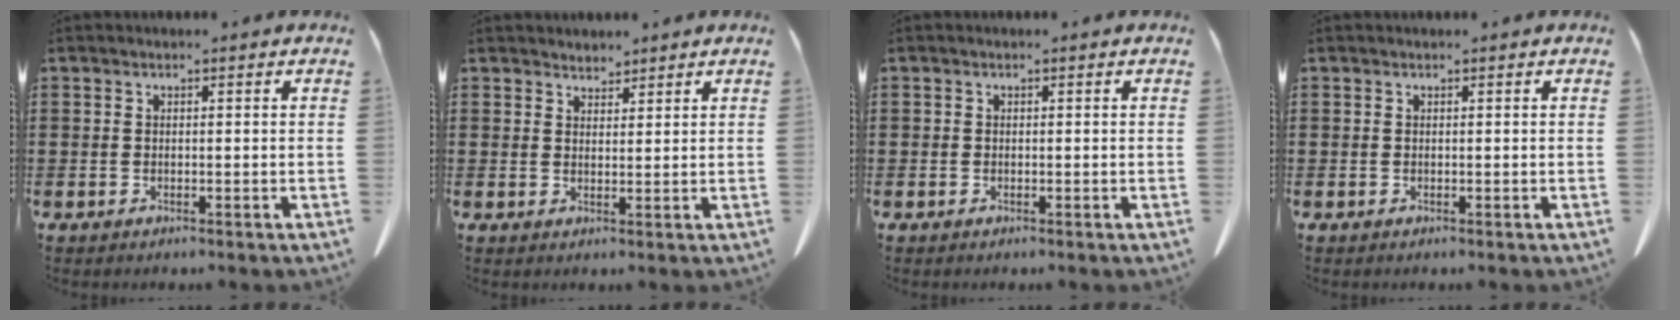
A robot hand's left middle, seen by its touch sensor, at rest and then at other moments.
{"total": 2.3, "force": [2.2, 0.6, -0.2], "torque": [-0.001, -0.002, 0.044]}
{"total": 0.0}
{"total": 0.0}